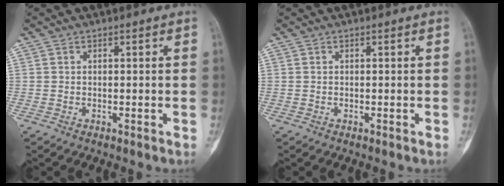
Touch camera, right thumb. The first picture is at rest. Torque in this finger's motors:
{"motor_torque": [-0.06, 0.07, -0.06, -0.01, 0.00]}